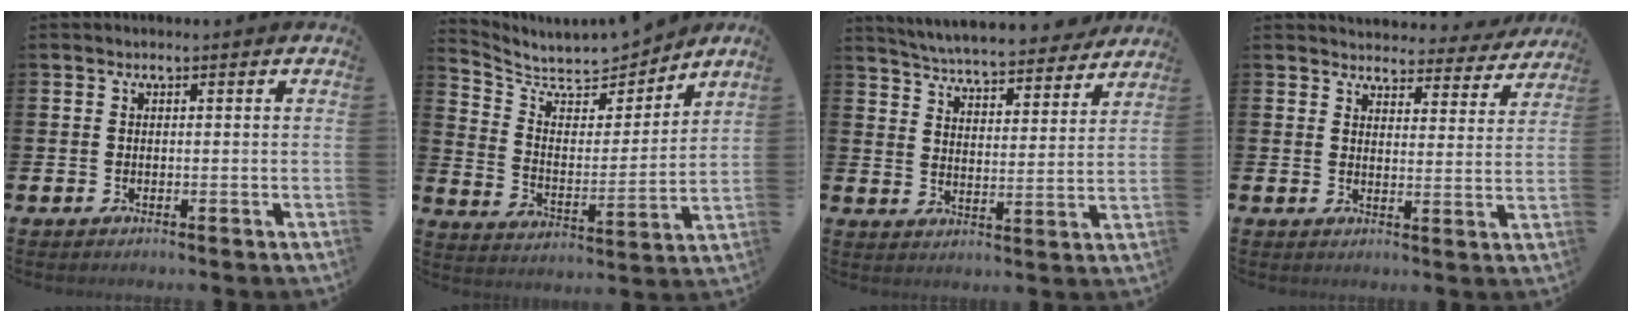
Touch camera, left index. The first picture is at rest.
{"total": 7.2, "force": [6.7, 2.3, 1.6], "torque": [-0.076, -0.055, 0.116]}
{"total": 5.6, "force": [5.5, 0.5, 0.9], "torque": [-0.042, -0.046, 0.094]}
{"total": 3.9, "force": [3.8, 1.0, 0.2], "torque": [-0.013, -0.029, 0.064]}